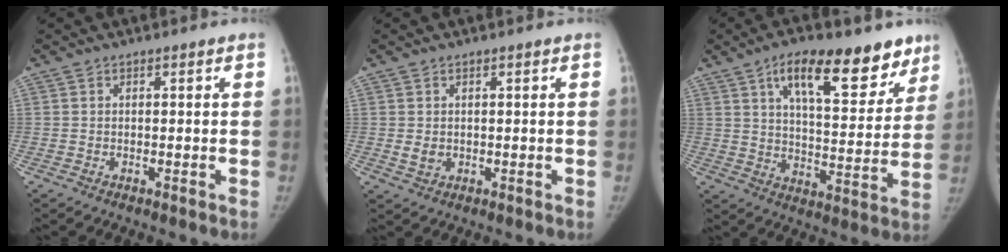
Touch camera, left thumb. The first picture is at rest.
{"total": 1.9, "force": [0.1, 1.5, 1.1], "torque": [-0.012, -0.003, 0.009]}
{"total": 19.0, "force": [11.5, 8.0, 12.8], "torque": [-0.137, -0.045, 0.177]}